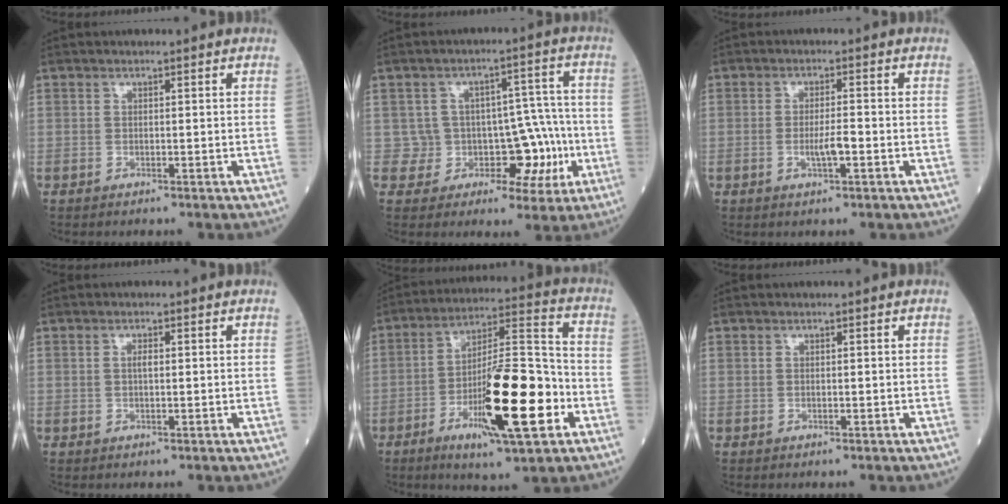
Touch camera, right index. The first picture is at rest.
{"total": 7.8, "force": [-1.4, 6.4, 4.2], "torque": [-0.030, 0.033, -0.005]}
{"total": 3.0, "force": [-0.9, 0.3, 2.8], "torque": [-0.055, 0.000, -0.013]}
{"total": 1.1, "force": [0.2, 0.3, 1.0], "torque": [-0.021, 0.002, 0.004]}
{"total": 17.7, "force": [-6.2, 2.7, 16.4], "torque": [-0.285, -0.008, -0.097]}
{"total": 0.0}